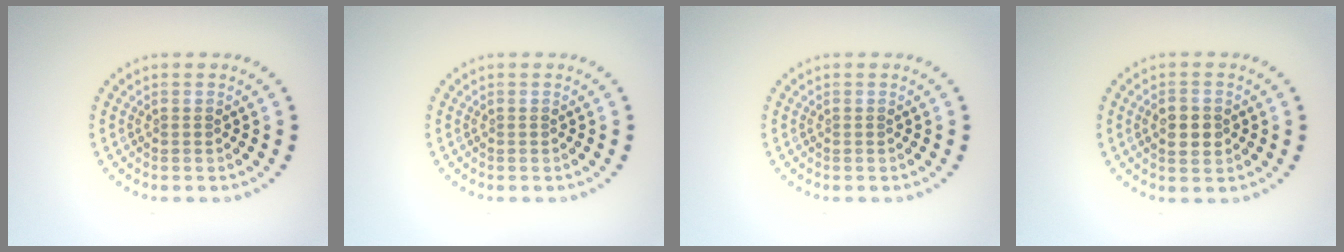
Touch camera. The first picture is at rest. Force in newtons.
{"total": 0.0}
{"total": 0.0}
{"total": 2.3, "press": 2.3, "slide": 0.2}